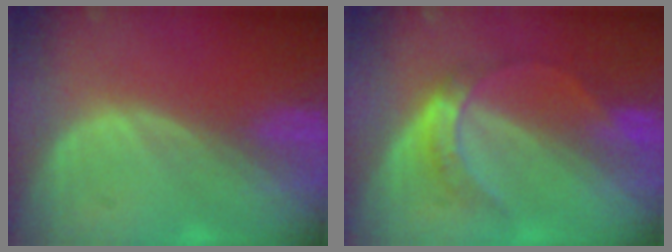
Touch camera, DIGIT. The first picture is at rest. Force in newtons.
{"total": 5.0, "press": 4.8, "slide": 1.5}